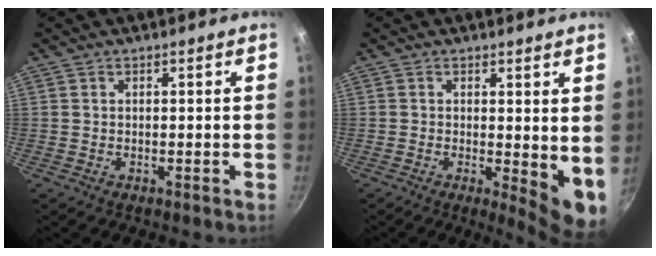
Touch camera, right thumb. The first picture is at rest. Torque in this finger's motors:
{"motor_torque": [-0.21, 0.92, -0.04, -0.12, 0.09]}